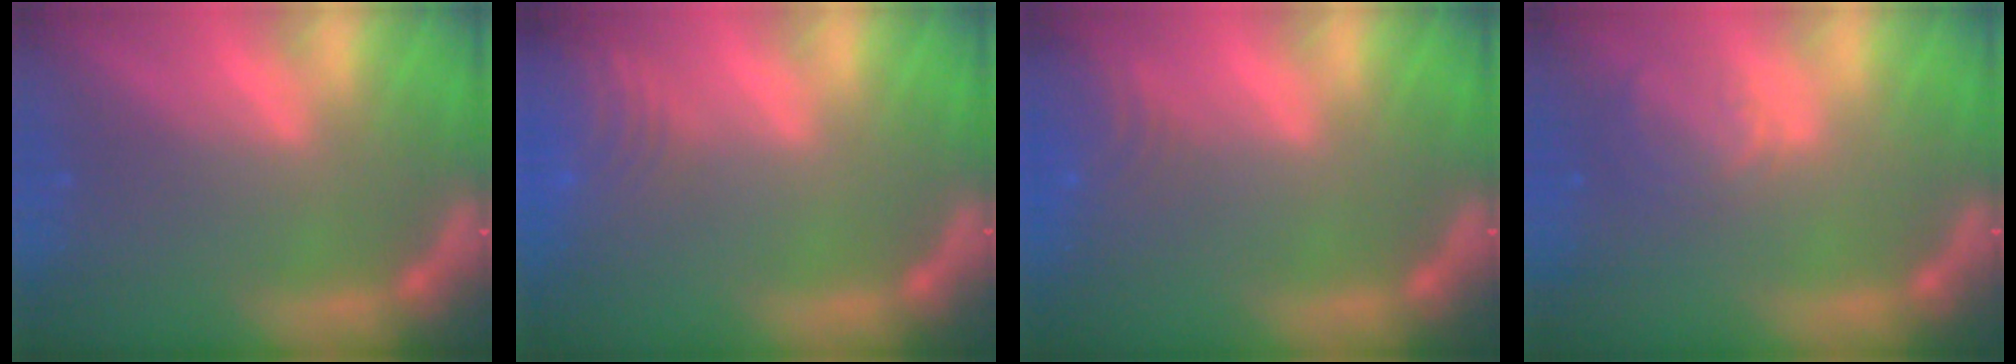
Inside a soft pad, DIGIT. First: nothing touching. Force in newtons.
{"total": 9.5}
{"total": 5.0}
{"total": 2.9}